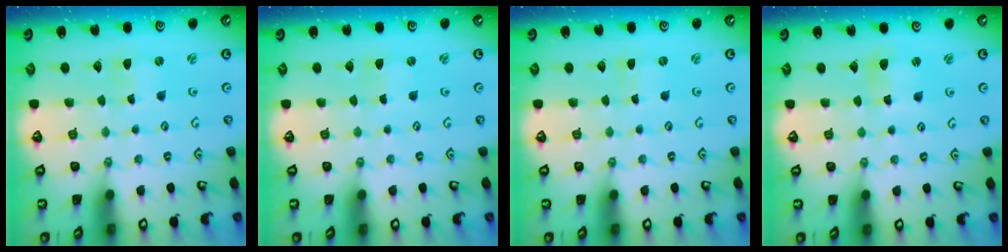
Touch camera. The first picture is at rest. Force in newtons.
{"total": 0.0}
{"total": 0.0}
{"total": 3.7, "press": 3.7, "slide": 0.5}